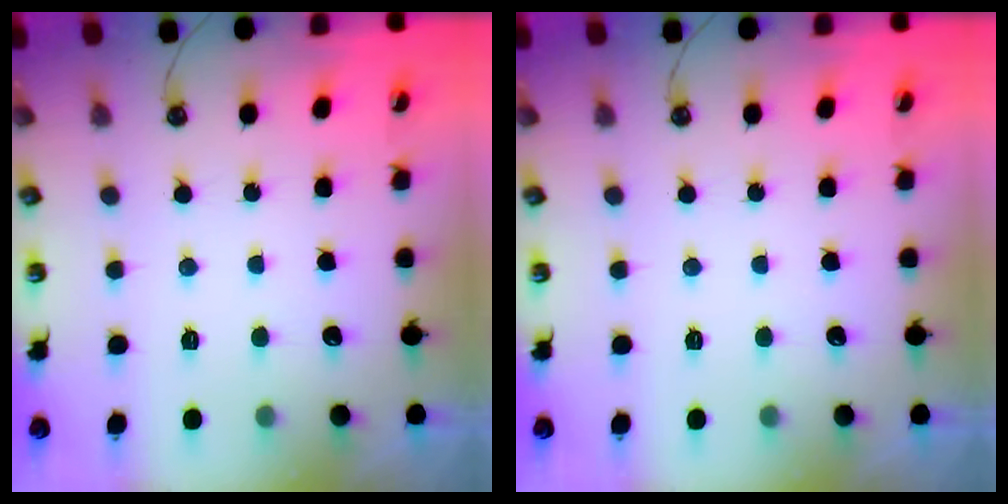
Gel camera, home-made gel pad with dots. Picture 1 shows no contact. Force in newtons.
{"total": 0.0}